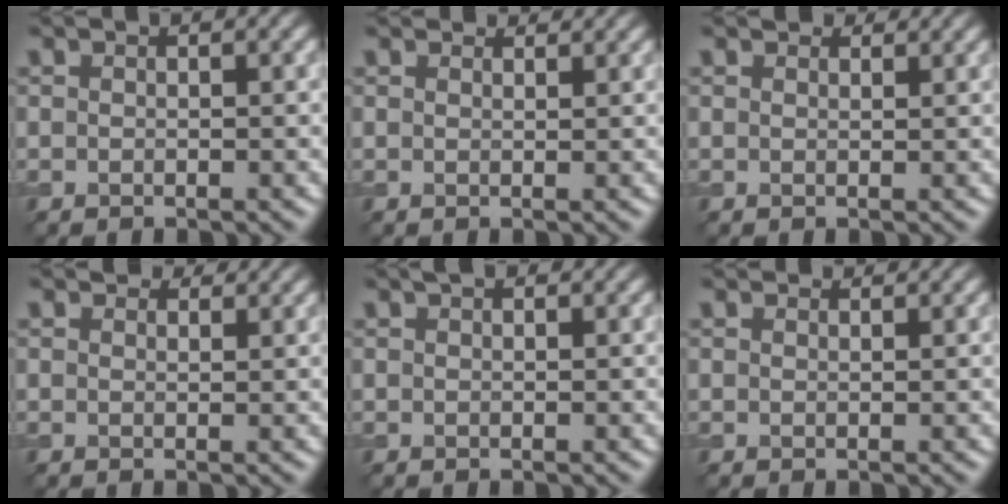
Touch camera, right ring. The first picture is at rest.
{"total": 2.3, "force": [2.2, 0.3, 0.5], "torque": [-0.016, 0.002, 0.023]}
{"total": 1.7, "force": [1.5, 0.6, 0.4], "torque": [-0.012, -0.003, 0.016]}
{"total": 2.2, "force": [1.9, 0.8, 0.6], "torque": [-0.015, 0.000, 0.021]}
{"total": 1.3, "force": [1.1, 0.3, 0.5], "torque": [-0.011, -0.001, 0.014]}
{"total": 2.1, "force": [2.0, 0.3, 0.4], "torque": [-0.017, 0.001, 0.020]}